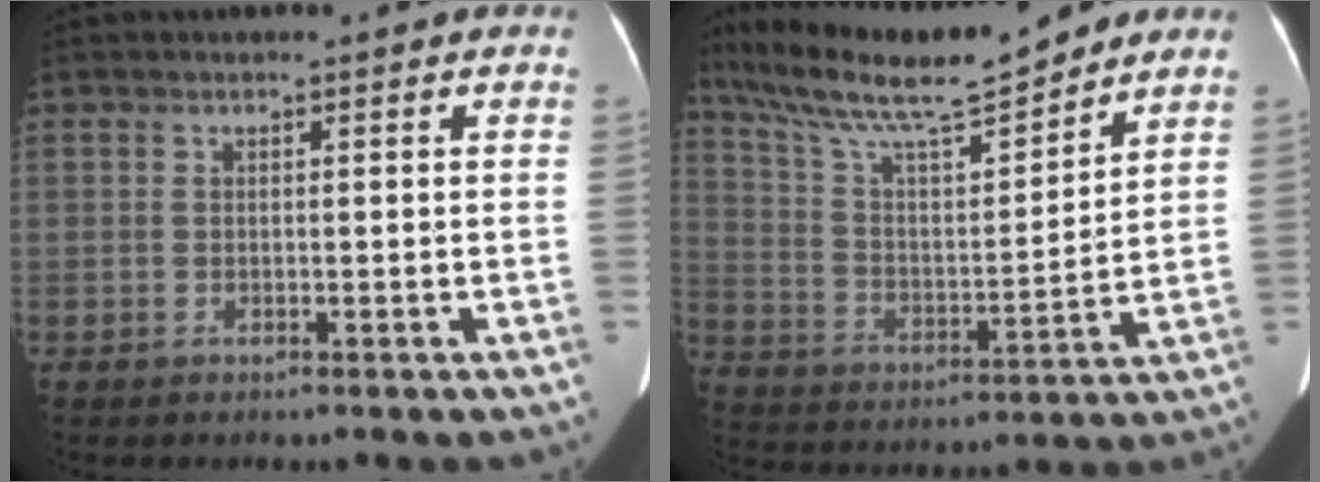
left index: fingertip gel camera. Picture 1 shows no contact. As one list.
[{"total": 18.9, "force": [15.8, 2.4, 10.2], "torque": [-0.187, 0.014, 0.277]}]